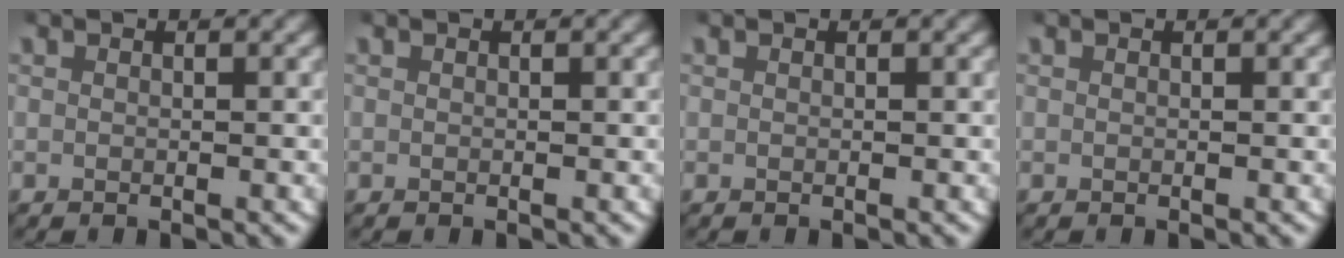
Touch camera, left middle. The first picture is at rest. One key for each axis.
{"total": 0.0}
{"total": 0.0}
{"total": 0.0}